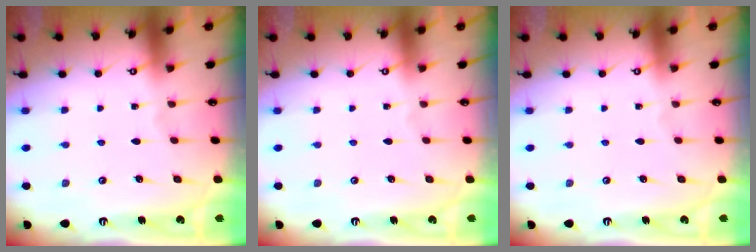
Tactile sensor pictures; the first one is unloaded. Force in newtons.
{"total": 0.0}
{"total": 0.0}